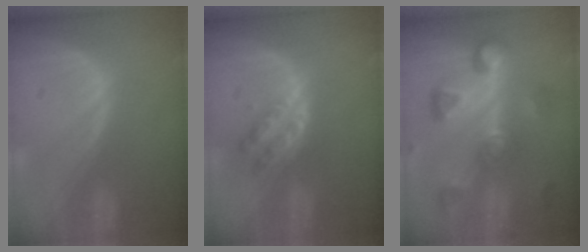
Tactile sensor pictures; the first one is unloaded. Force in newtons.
{"total": 4.7, "press": 4.6, "slide": 1.2}
{"total": 8.4, "press": 8.4, "slide": 0.7}